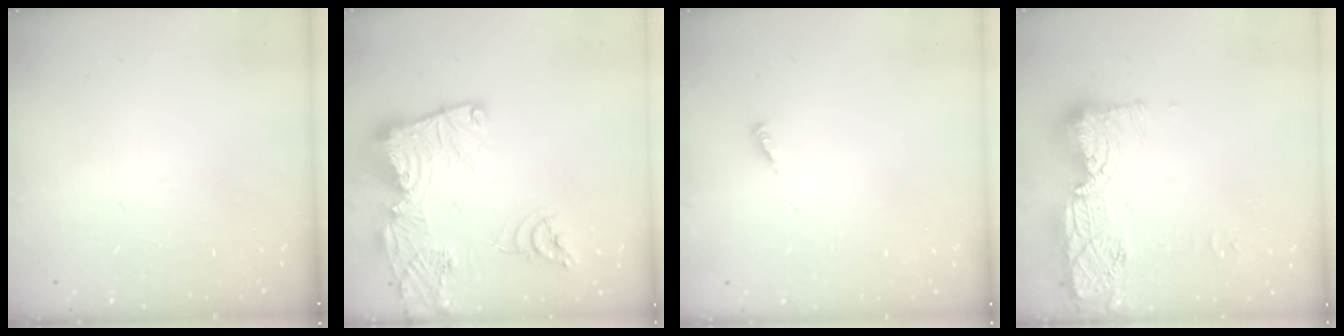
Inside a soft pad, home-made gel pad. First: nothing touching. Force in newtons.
{"total": 21.8, "press": 21.7, "slide": 2.3}
{"total": 3.2, "press": 3.2, "slide": 0.3}
{"total": 15.1, "press": 15.0, "slide": 1.0}